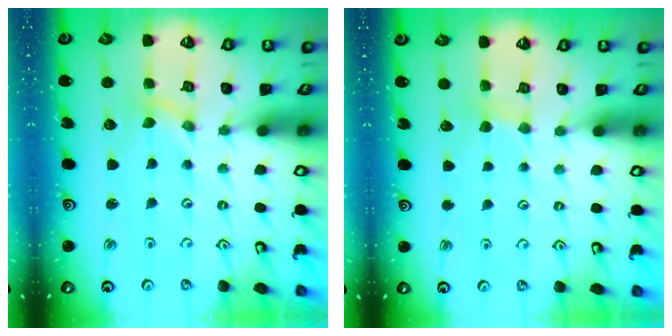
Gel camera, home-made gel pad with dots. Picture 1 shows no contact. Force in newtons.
{"total": 2.8, "press": 2.7, "slide": 0.4}